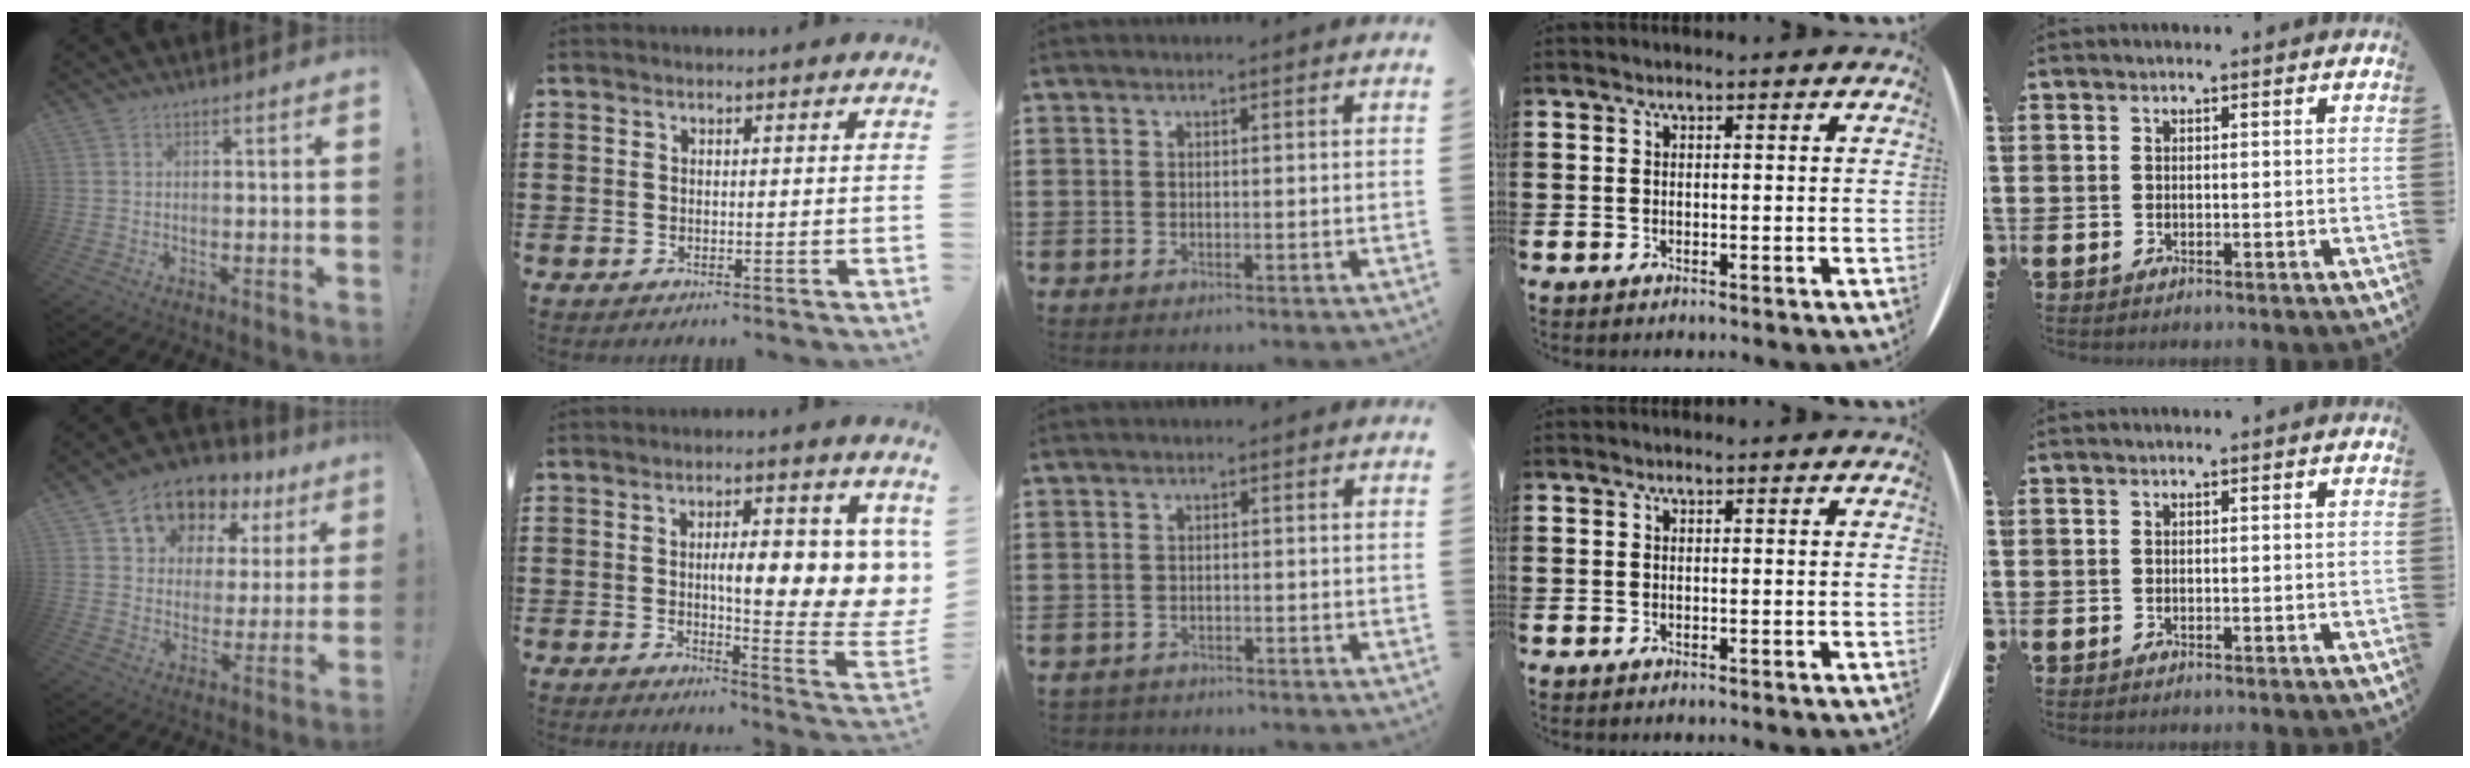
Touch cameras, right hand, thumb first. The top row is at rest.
{"thumb": {"total": 11.3, "force": [7.5, 7.5, 3.9], "torque": [-0.062, -0.059, 0.139]}, "index": {"total": 9.8, "force": [1.5, 3.2, 9.1], "torque": [-0.130, -0.014, 0.020]}, "middle": {"total": 1.4, "force": [-1.3, 0.3, -0.3], "torque": [0.000, 0.000, -0.031]}}